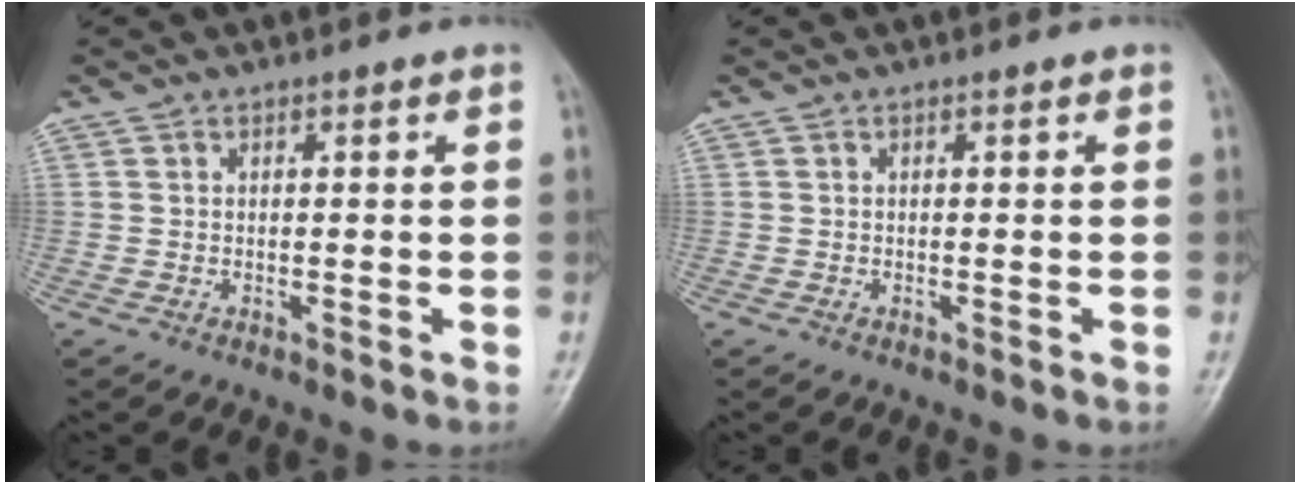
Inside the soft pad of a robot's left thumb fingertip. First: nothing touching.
{"total": 0.0}